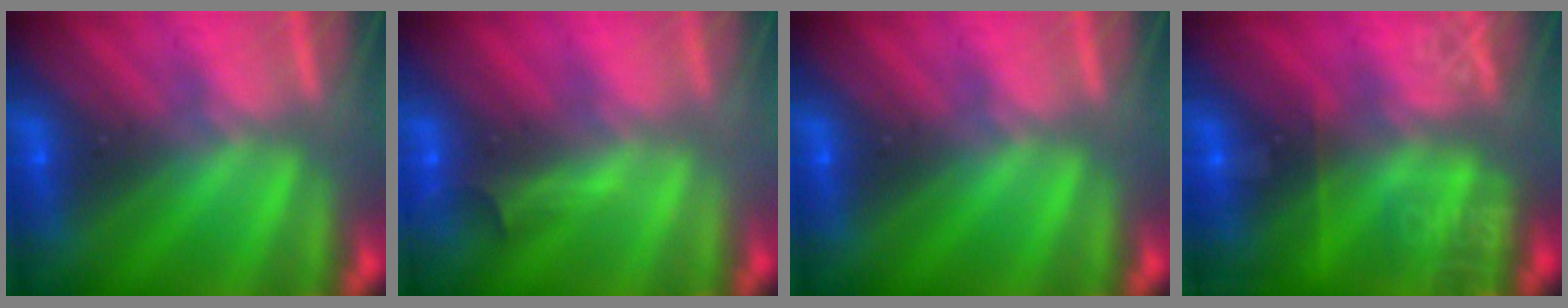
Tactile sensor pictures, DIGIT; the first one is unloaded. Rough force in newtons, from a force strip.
{"total": 2.8}
{"total": 0.0}
{"total": 7.5}